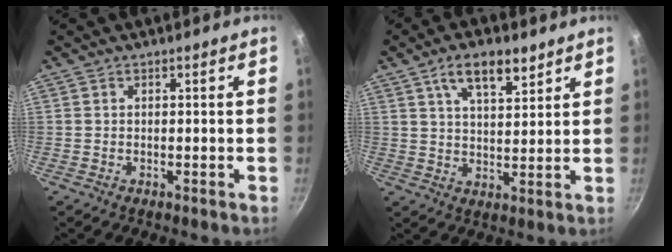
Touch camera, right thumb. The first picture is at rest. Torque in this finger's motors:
{"motor_torque": [0.20, 0.48, 0.74, 0.28, 0.03]}